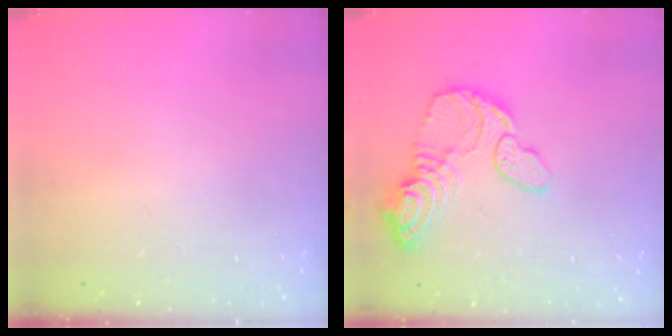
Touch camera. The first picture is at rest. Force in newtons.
{"total": 12.9, "press": 12.8, "slide": 1.3}